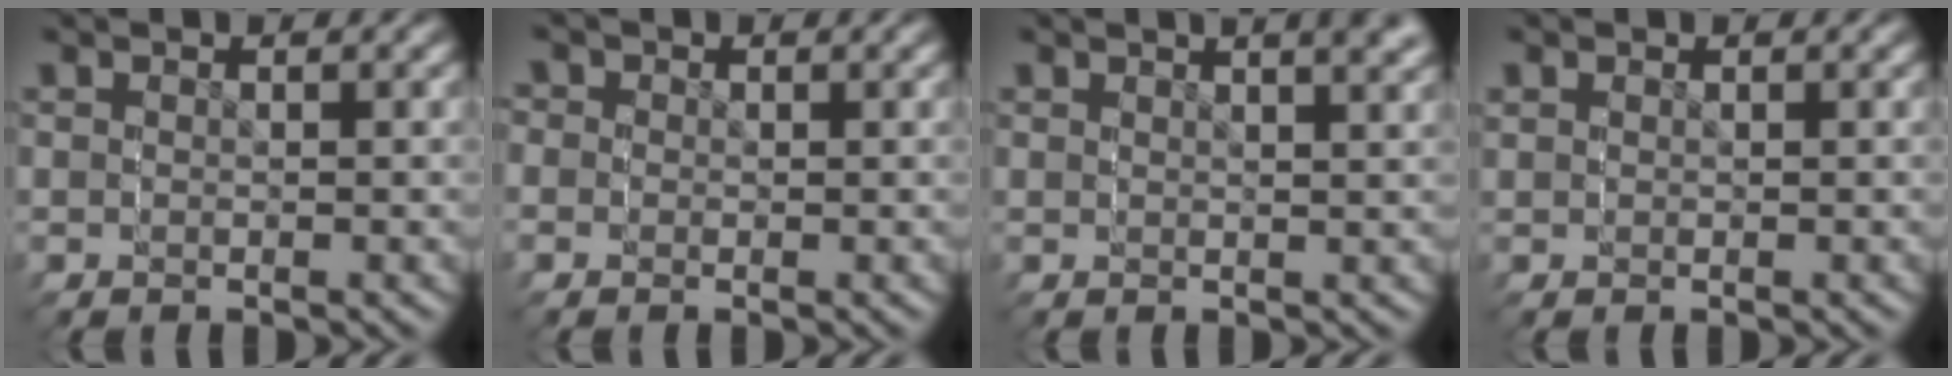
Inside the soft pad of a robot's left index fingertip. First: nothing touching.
{"total": 2.8, "force": [0.3, 2.7, -0.5], "torque": [0.003, -0.025, 0.008]}
{"total": 1.2, "force": [1.1, 0.0, 0.5], "torque": [0.002, 0.007, 0.018]}
{"total": 0.7, "force": [0.2, 0.6, -0.2], "torque": [0.004, -0.007, 0.004]}